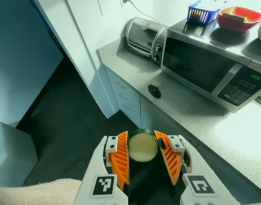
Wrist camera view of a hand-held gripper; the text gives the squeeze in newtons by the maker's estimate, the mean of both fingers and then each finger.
{"total": 11.4, "left": 11.3, "right": 11.4}